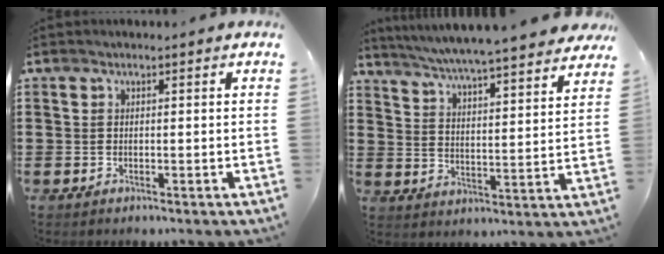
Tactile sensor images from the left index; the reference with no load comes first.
{"total": 5.2, "force": [4.9, -0.8, 1.6], "torque": [-0.054, -0.039, 0.079]}